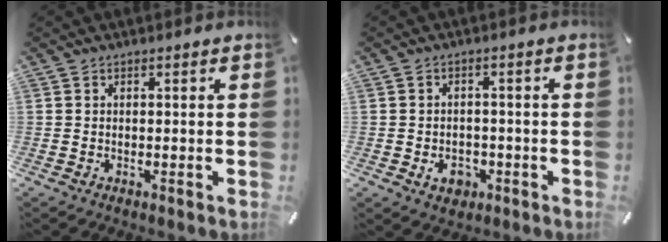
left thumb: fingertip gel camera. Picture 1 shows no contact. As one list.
[{"total": 5.0, "force": [-1.8, 3.8, 2.6], "torque": [-0.047, 0.003, -0.034]}]